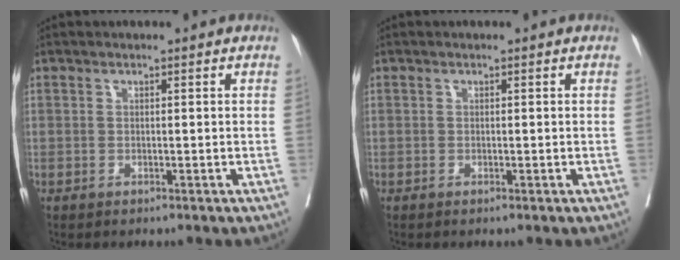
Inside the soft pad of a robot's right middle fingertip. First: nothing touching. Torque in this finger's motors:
{"motor_torque": [0.08, 0.11, -0.03, 0.00]}